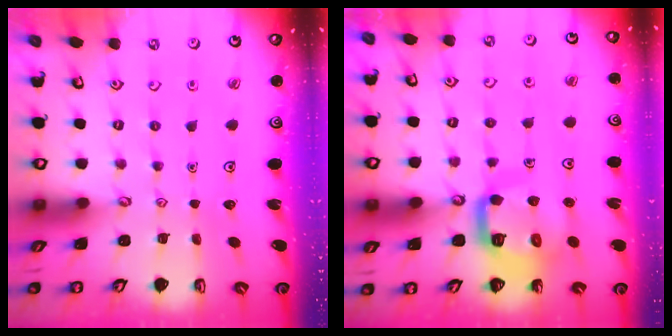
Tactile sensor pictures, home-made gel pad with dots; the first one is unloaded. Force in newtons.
{"total": 13.0, "press": 13.0, "slide": 1.3}